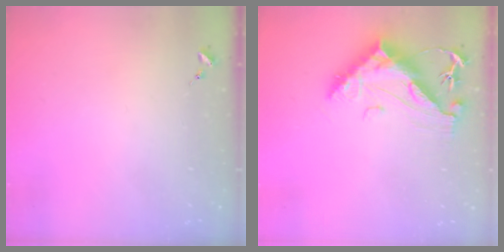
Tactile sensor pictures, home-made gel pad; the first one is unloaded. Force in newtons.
{"total": 13.3, "press": 13.2, "slide": 1.3}